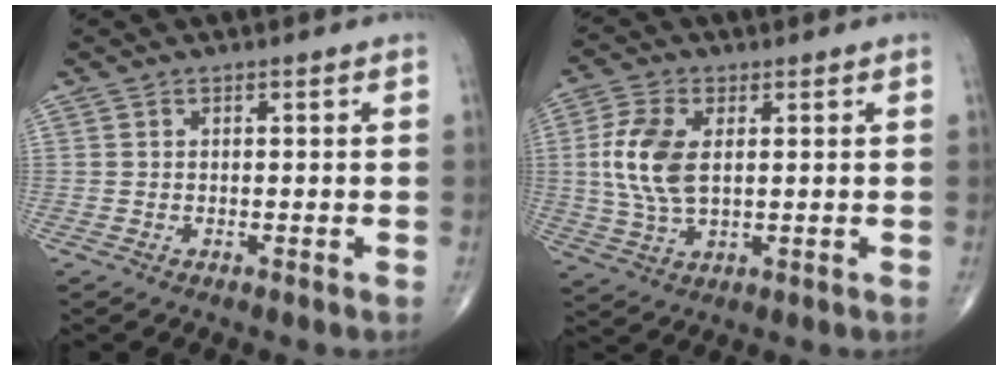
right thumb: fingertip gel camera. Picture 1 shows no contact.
{"total": 10.1, "force": [1.4, 5.5, 8.3], "torque": [-0.187, -0.003, 0.029]}